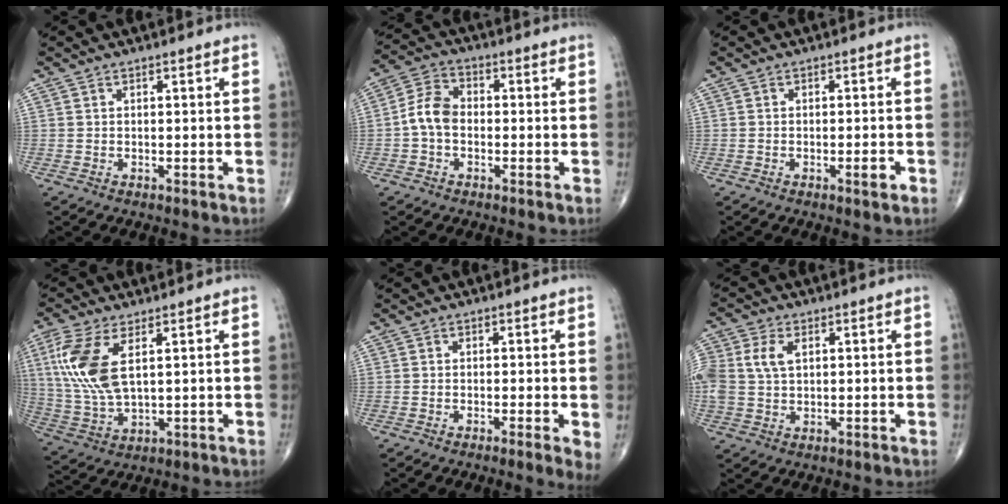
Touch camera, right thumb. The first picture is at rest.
{"total": 6.6, "force": [-1.1, 4.6, 4.6], "torque": [-0.081, 0.022, -0.034]}
{"total": 2.1, "force": [-0.9, 0.5, 1.8], "torque": [-0.025, -0.001, -0.015]}
{"total": 12.4, "force": [3.7, 5.4, 10.5], "torque": [-0.245, -0.010, 0.081]}
{"total": 2.9, "force": [-0.6, 0.4, 2.8], "torque": [-0.049, -0.011, -0.016]}
{"total": 7.8, "force": [1.8, 5.1, 5.6], "torque": [-0.139, 0.010, 0.037]}